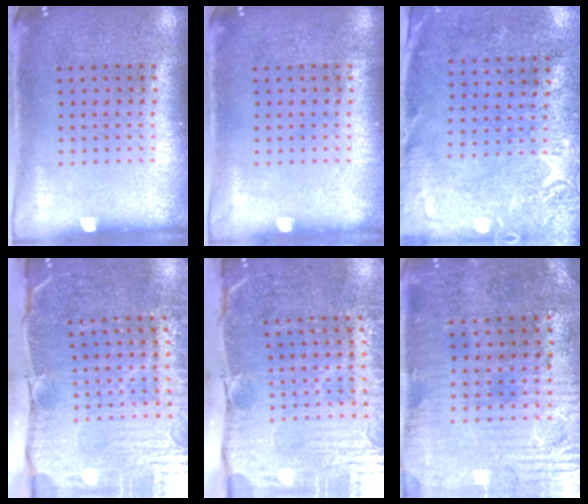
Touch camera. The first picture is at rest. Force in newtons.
{"total": 0.0}
{"total": 2.7, "press": 2.4, "slide": 1.3}
{"total": 5.2, "press": 4.4, "slide": 2.7}
{"total": 5.2, "press": 4.4, "slide": 2.7}
{"total": 1.7, "press": 1.7, "slide": 0.5}